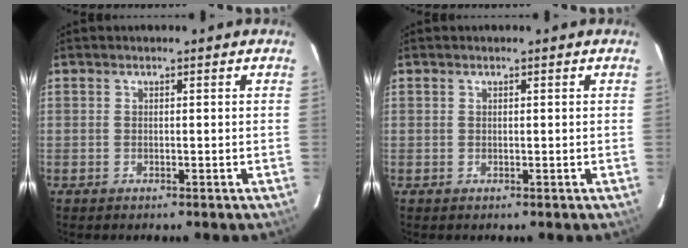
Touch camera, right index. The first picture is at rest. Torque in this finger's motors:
{"motor_torque": [0.00, -0.06, -0.02, 0.00]}